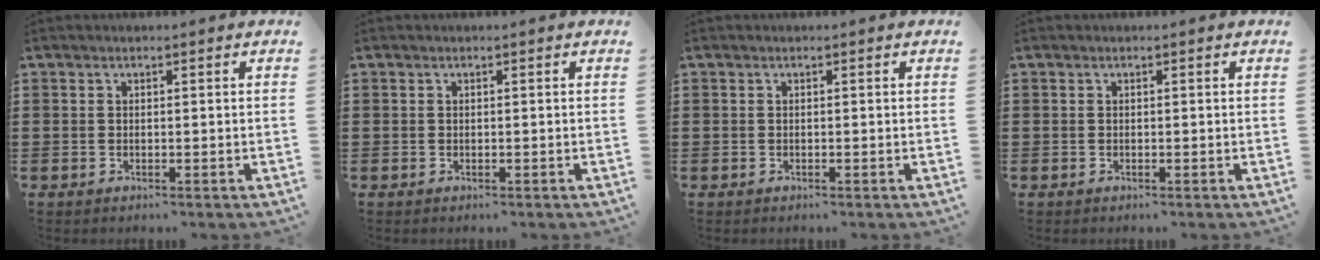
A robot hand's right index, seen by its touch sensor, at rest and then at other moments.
{"total": 0.0}
{"total": 0.0}
{"total": 0.0}